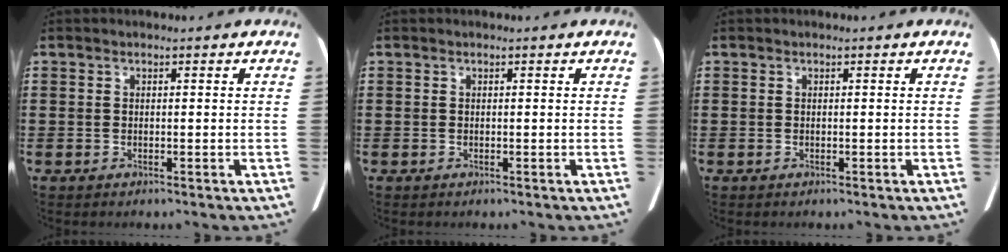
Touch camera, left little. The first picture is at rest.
{"total": 0.0}
{"total": 0.0}